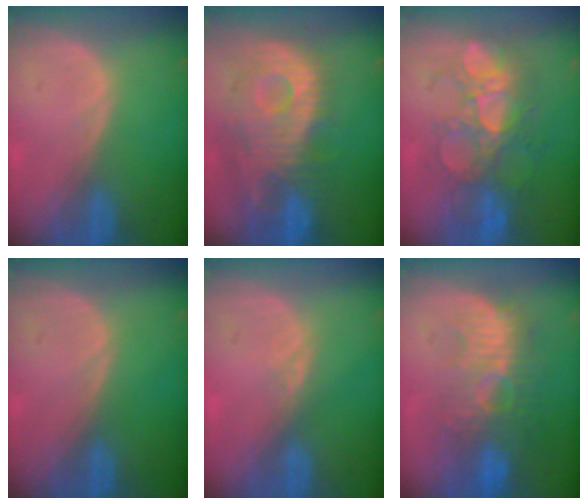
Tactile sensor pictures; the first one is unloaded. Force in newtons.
{"total": 12.1, "press": 10.7, "slide": 5.5}
{"total": 9.3, "press": 9.0, "slide": 2.6}
{"total": 0.0}
{"total": 1.5, "press": 1.3, "slide": 0.8}
{"total": 9.6, "press": 9.0, "slide": 3.4}